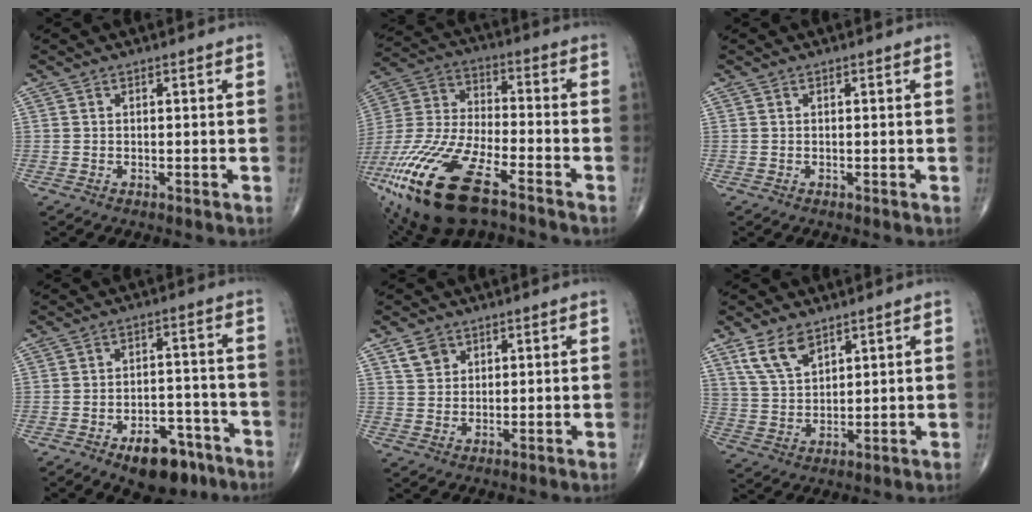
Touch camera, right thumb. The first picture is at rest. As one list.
[{"total": 24.5, "force": [-13.6, 9.5, 18.0], "torque": [-0.436, 0.010, -0.253]}, {"total": 0.0}, {"total": 10.5, "force": [-6.4, 5.6, 6.1], "torque": [-0.058, 0.043, -0.089]}, {"total": 3.9, "force": [2.3, 2.8, 1.3], "torque": [-0.010, -0.011, 0.046]}, {"total": 7.8, "force": [5.1, 3.9, 4.4], "torque": [-0.074, -0.022, 0.109]}]